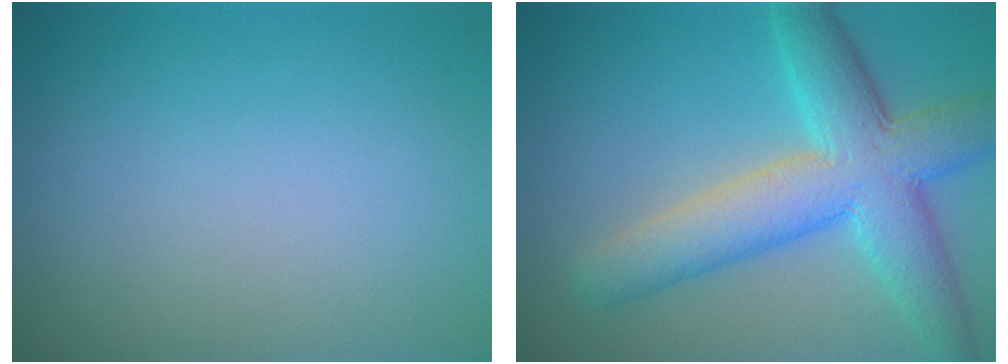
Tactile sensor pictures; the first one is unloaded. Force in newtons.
{"total": 8.5, "press": 8.5, "slide": 0.6}